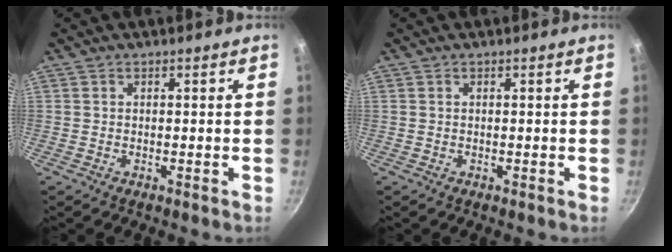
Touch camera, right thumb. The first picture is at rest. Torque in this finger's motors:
{"motor_torque": [0.00, 0.01, 0.06, 0.06, 0.00]}